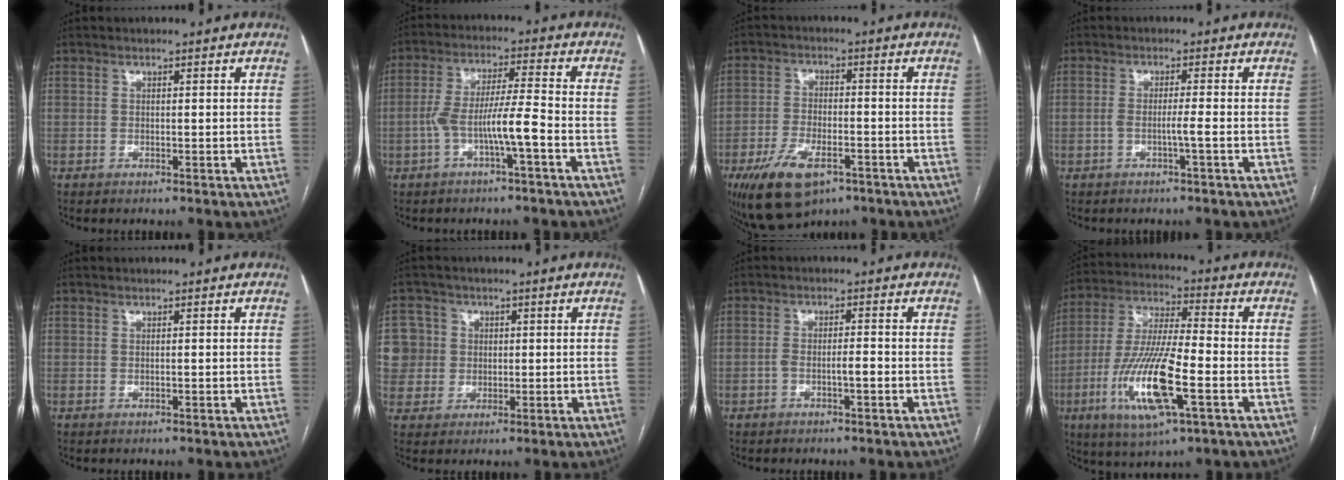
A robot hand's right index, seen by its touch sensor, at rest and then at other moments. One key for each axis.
{"total": 7.5, "fx": -2.9, "fy": 0.1, "fz": 6.9, "tx": -0.134, "ty": 0.024, "tz": -0.050}
{"total": 10.9, "fx": -6.3, "fy": 4.9, "fz": 7.4, "tx": -0.141, "ty": -0.008, "tz": -0.103}
{"total": 2.1, "fx": -0.9, "fy": -0.5, "fz": 1.8, "tx": -0.034, "ty": 0.004, "tz": -0.017}
{"total": 0.0}
{"total": 8.2, "fx": 1.1, "fy": 8.1, "fz": 0.7, "tx": -0.024, "ty": 0.033, "tz": 0.030}
{"total": 2.4, "fx": -1.1, "fy": 0.3, "fz": 2.1, "tx": -0.038, "ty": 0.011, "tz": -0.018}
{"total": 16.2, "fx": -5.4, "fy": 2.6, "fz": 15.0, "tx": -0.311, "ty": -0.015, "tz": -0.095}